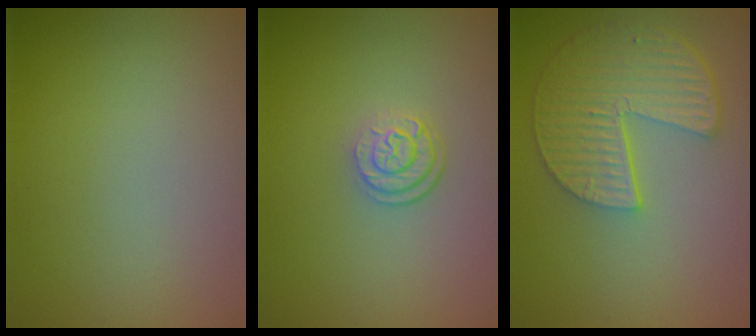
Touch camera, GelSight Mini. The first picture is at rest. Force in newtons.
{"total": 2.5, "press": 1.9, "slide": 1.7}
{"total": 6.2, "press": 4.8, "slide": 3.9}